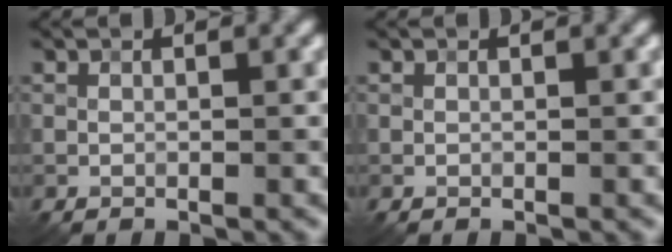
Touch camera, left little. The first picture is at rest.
{"total": 0.0}